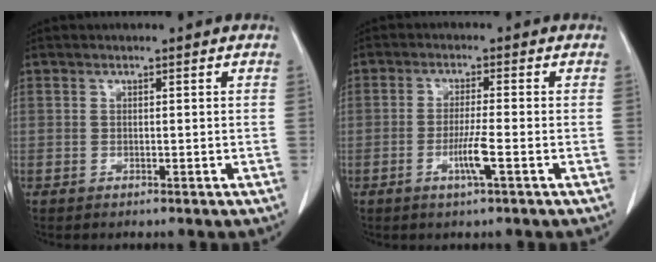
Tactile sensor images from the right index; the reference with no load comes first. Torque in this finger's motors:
{"motor_torque": [0.76, -0.20, 0.25, 0.07]}